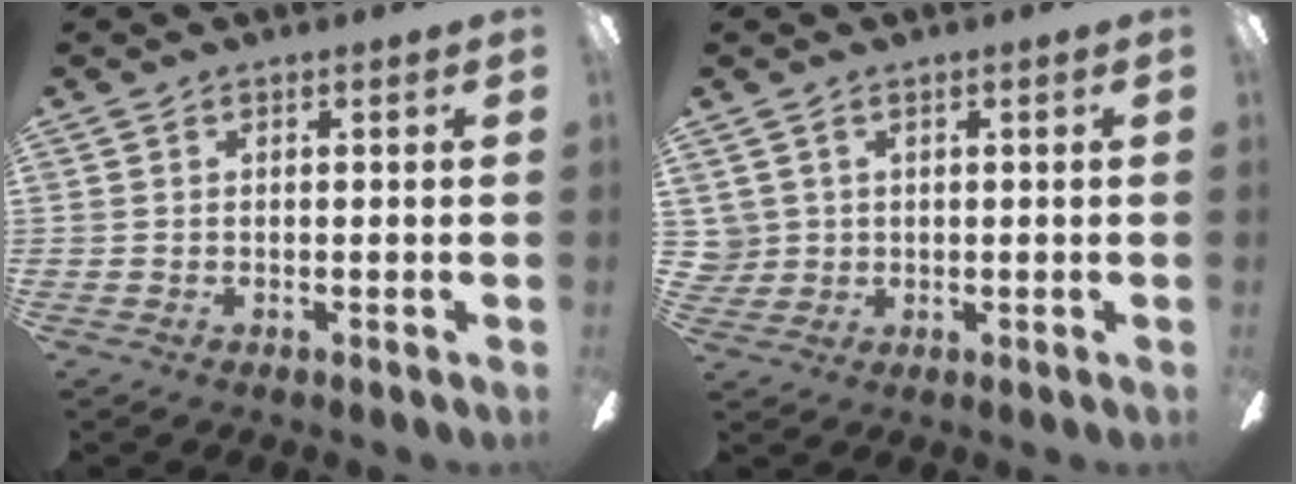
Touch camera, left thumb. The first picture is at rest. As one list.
[{"total": 3.0, "force": [1.0, 2.8, 0.2], "torque": [-0.014, 0.006, 0.021]}]